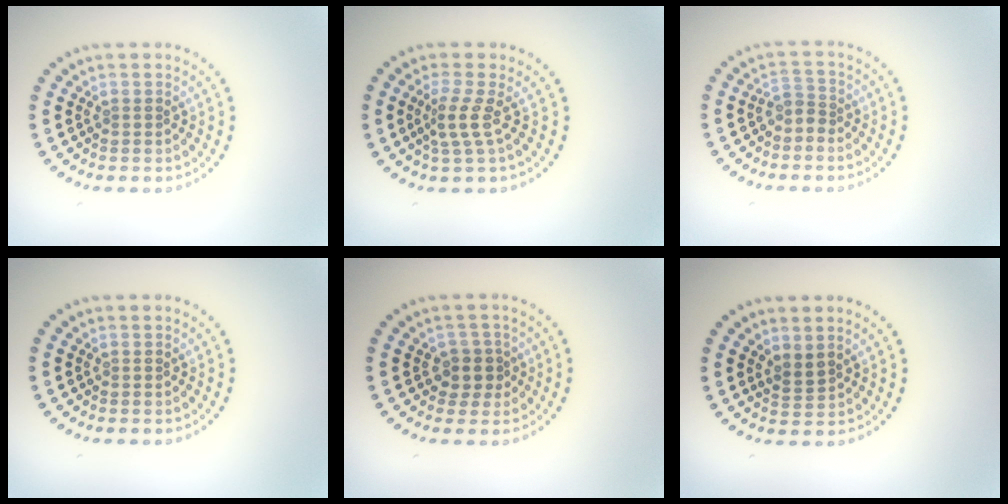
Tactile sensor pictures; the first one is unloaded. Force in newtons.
{"total": 2.4, "press": 1.5, "slide": 1.8}
{"total": 1.7, "press": 1.2, "slide": 1.2}
{"total": 0.0}
{"total": 2.2, "press": 1.9, "slide": 1.1}
{"total": 1.5, "press": 1.1, "slide": 0.9}